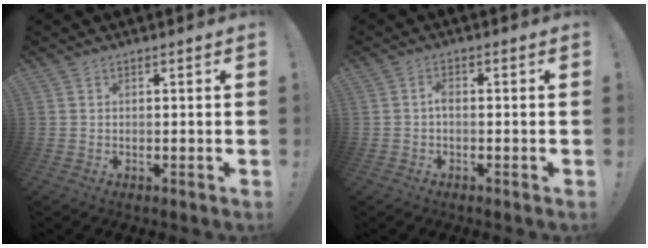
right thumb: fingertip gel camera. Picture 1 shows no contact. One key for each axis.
{"total": 2.0, "fx": -0.5, "fy": 0.9, "fz": 1.7, "tx": -0.032, "ty": 0.004, "tz": -0.011}